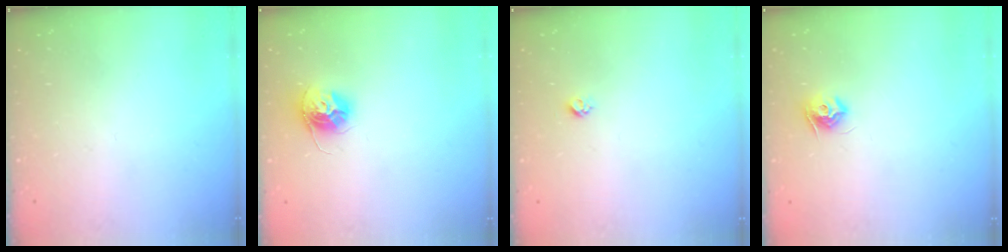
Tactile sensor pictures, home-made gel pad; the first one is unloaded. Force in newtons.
{"total": 11.3, "press": 11.2, "slide": 0.8}
{"total": 3.3, "press": 3.3, "slide": 0.5}
{"total": 8.2, "press": 8.2, "slide": 0.1}